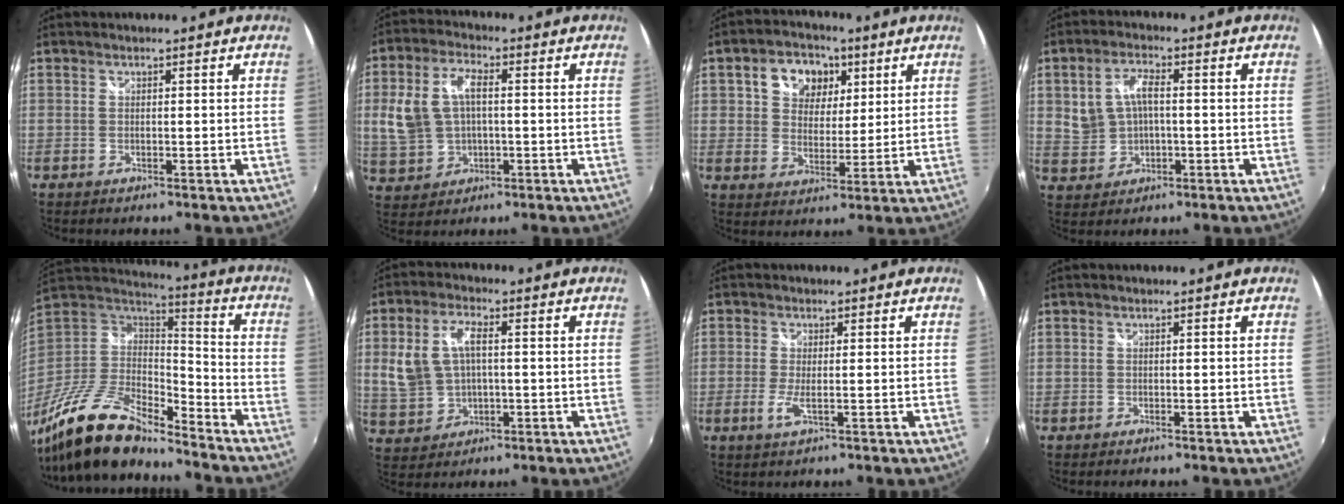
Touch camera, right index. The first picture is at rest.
{"total": 10.2, "force": [0.2, 6.7, 7.7], "torque": [-0.172, 0.015, 0.016]}
{"total": 10.2, "force": [4.1, 7.7, 5.2], "torque": [-0.106, 0.026, 0.069]}
{"total": 6.4, "force": [0.1, 4.4, 4.7], "torque": [-0.097, 0.010, 0.016]}
{"total": 20.6, "force": [-15.8, 6.9, 11.2], "torque": [-0.237, -0.028, -0.291]}
{"total": 8.9, "force": [0.4, 5.6, 6.9], "torque": [-0.153, 0.012, 0.021]}
{"total": 2.6, "force": [-0.4, 0.2, 2.5], "torque": [-0.056, -0.003, -0.009]}
{"total": 0.0}